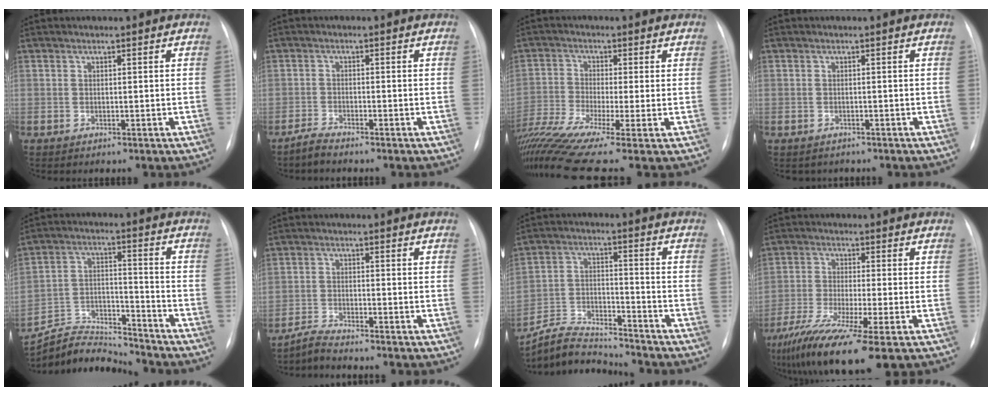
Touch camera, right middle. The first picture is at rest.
{"total": 2.0, "force": [-1.9, -0.2, 0.5], "torque": [-0.018, -0.007, -0.041]}
{"total": 15.2, "force": [-10.2, 1.2, 11.1], "torque": [-0.286, -0.024, -0.190]}
{"total": 1.5, "force": [-1.3, 0.9, 0.0], "torque": [-0.006, 0.001, -0.015]}
{"total": 11.1, "force": [-11.1, 0.5, -0.4], "torque": [0.000, 0.029, -0.205]}
{"total": 2.6, "force": [-2.6, -0.6, 0.1], "torque": [-0.006, -0.015, -0.054]}
{"total": 9.7, "force": [-9.7, 0.8, 0.6], "torque": [-0.022, 0.013, -0.179]}
{"total": 13.5, "force": [-8.4, 0.8, 10.5], "torque": [-0.191, -0.039, -0.144]}